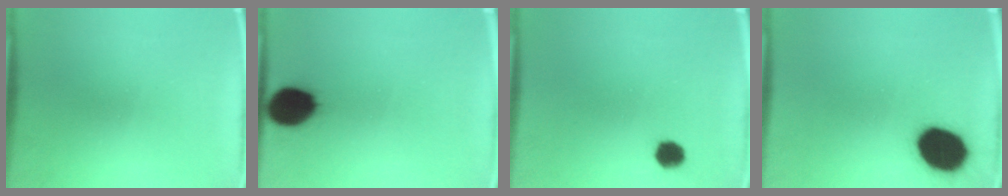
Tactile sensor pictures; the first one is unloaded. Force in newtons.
{"total": 10.7}
{"total": 3.3}
{"total": 15.8}